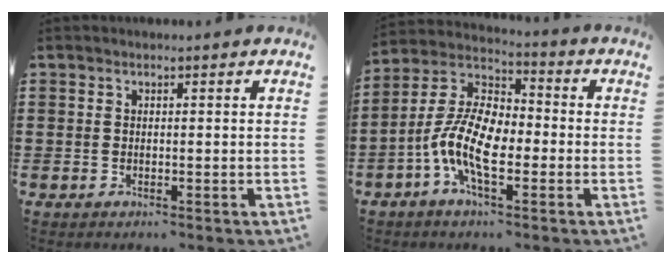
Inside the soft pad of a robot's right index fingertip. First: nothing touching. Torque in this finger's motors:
{"motor_torque": [2.14, 0.00, 1.05, 0.21]}